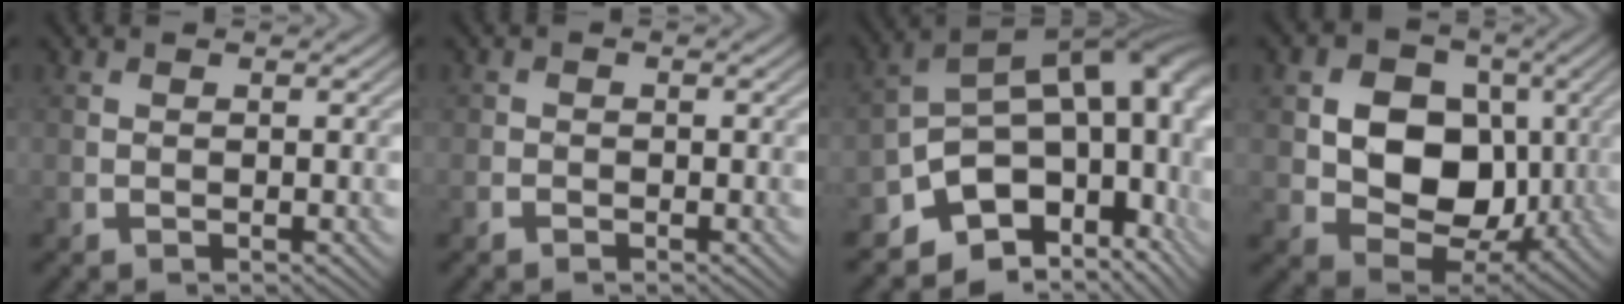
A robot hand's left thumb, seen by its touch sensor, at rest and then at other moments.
{"total": 0.9, "force": [-0.6, 0.7, 0.0], "torque": [0.002, -0.005, -0.015]}
{"total": 15.1, "force": [-2.2, 10.0, 11.1], "torque": [-0.162, -0.024, -0.018]}
{"total": 10.9, "force": [0.5, 8.6, 6.7], "torque": [-0.136, -0.008, -0.005]}